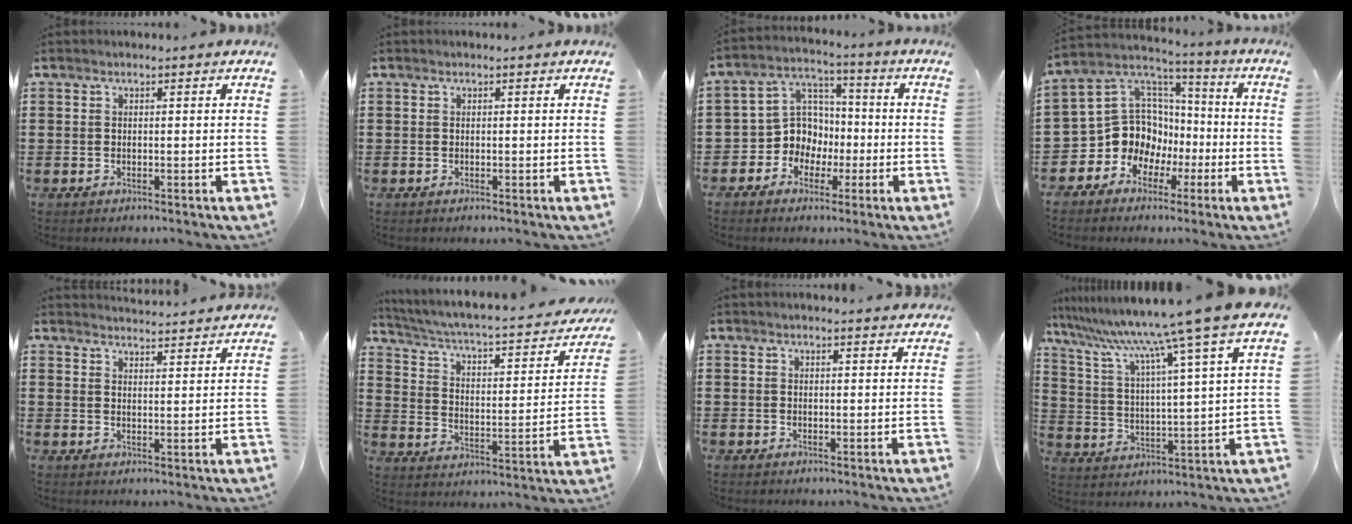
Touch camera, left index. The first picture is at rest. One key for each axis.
{"total": 0.0}
{"total": 8.0, "fx": -1.9, "fy": 7.5, "fz": 2.0, "tx": -0.080, "ty": 0.005, "tz": -0.038}
{"total": 11.0, "fx": -2.7, "fy": 10.2, "fz": 3.1, "tx": -0.102, "ty": -0.014, "tz": -0.046}
{"total": 3.1, "fx": 3.1, "fy": -0.1, "fz": -0.1, "tx": 0.000, "ty": -0.018, "tz": 0.055}
{"total": 3.5, "fx": 2.5, "fy": 0.6, "fz": 2.3, "tx": -0.060, "ty": -0.031, "tz": 0.030}
{"total": 1.2, "fx": 1.1, "fy": 0.3, "fz": 0.1, "tx": -0.003, "ty": 0.001, "tz": 0.023}
{"total": 10.8, "fx": 9.0, "fy": -1.8, "fz": 5.8, "tx": -0.150, "ty": -0.060, "tz": 0.137}